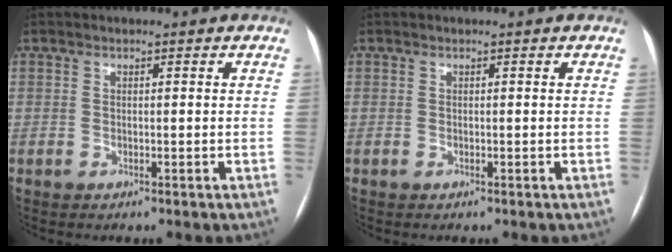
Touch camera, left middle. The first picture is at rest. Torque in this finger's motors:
{"motor_torque": [0.00, 0.00, 0.00, 0.00]}